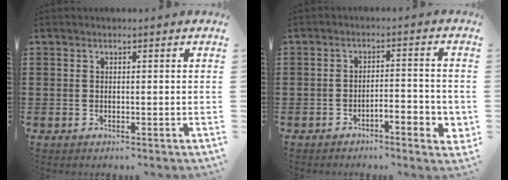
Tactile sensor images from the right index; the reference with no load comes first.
{"total": 3.4, "force": [-2.2, 0.7, 2.5], "torque": [-0.040, 0.006, -0.042]}